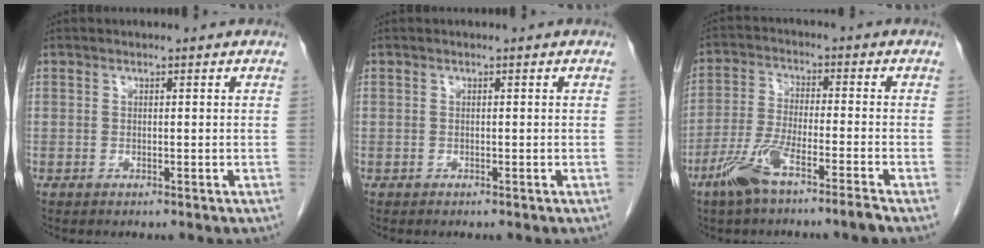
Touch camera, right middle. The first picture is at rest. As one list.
[{"total": 0.0}, {"total": 8.1, "force": [-5.4, 0.3, 6.0], "torque": [-0.127, -0.010, -0.107]}]